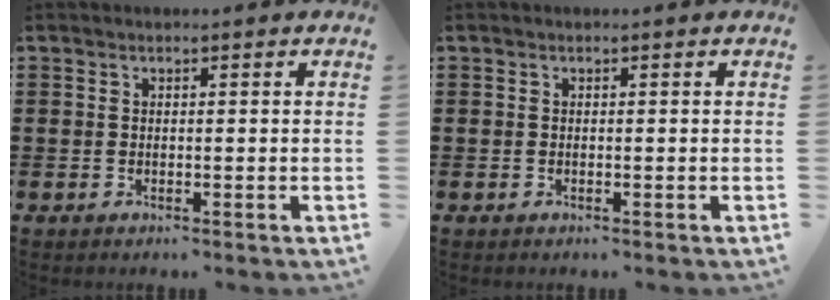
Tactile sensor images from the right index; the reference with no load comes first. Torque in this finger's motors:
{"motor_torque": [0.63, 0.63, 0.00, -0.01]}